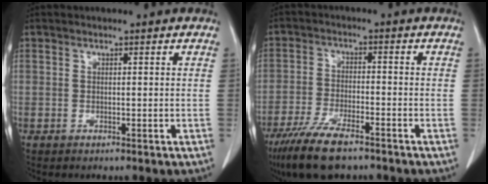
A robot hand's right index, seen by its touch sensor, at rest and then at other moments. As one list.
[{"total": 10.3, "force": [-7.5, 2.6, 6.5], "torque": [-0.119, -0.021, -0.133]}]